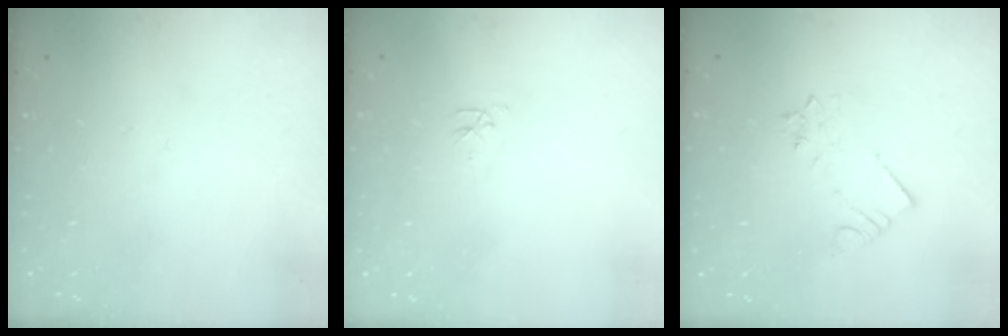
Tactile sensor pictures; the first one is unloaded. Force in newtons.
{"total": 2.8, "press": 2.7, "slide": 0.4}
{"total": 3.3, "press": 3.3, "slide": 0.3}